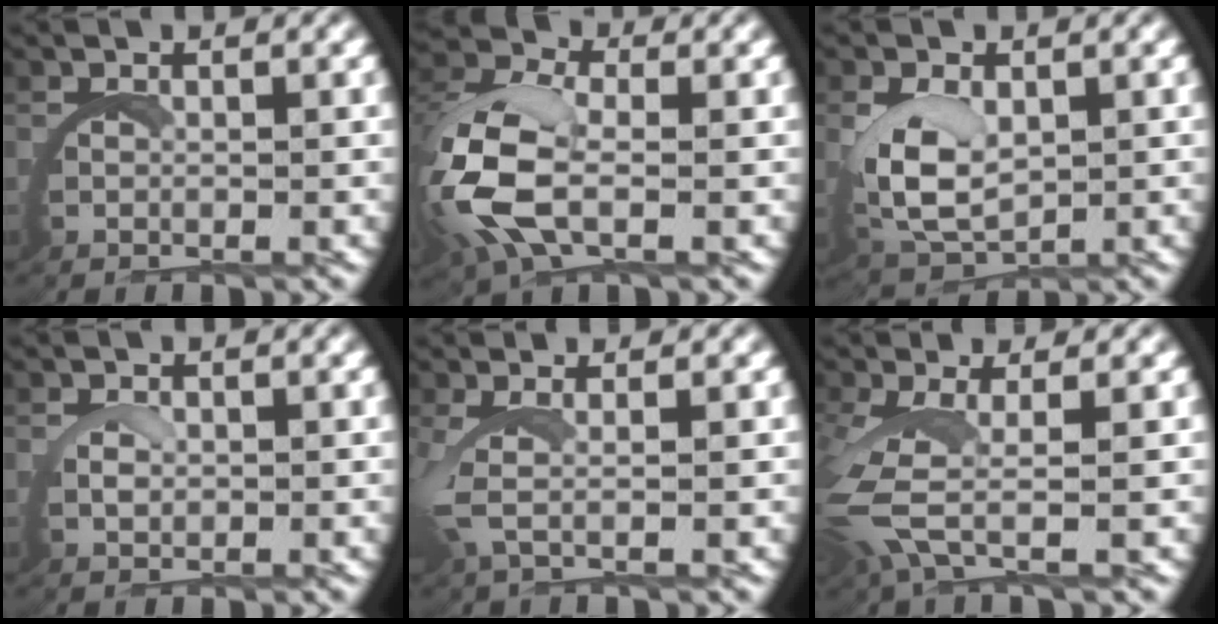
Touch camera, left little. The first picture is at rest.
{"total": 6.4, "force": [-0.1, 3.6, 5.3], "torque": [-0.150, -0.009, 0.002]}
{"total": 5.9, "force": [0.5, 4.2, 4.1], "torque": [-0.117, -0.025, 0.026]}
{"total": 0.8, "force": [0.7, -0.1, 0.4], "torque": [-0.016, -0.004, 0.015]}
{"total": 2.6, "force": [0.7, 0.1, 2.5], "torque": [-0.071, -0.008, 0.017]}
{"total": 3.9, "force": [0.5, 0.8, 3.8], "torque": [-0.109, -0.018, 0.020]}